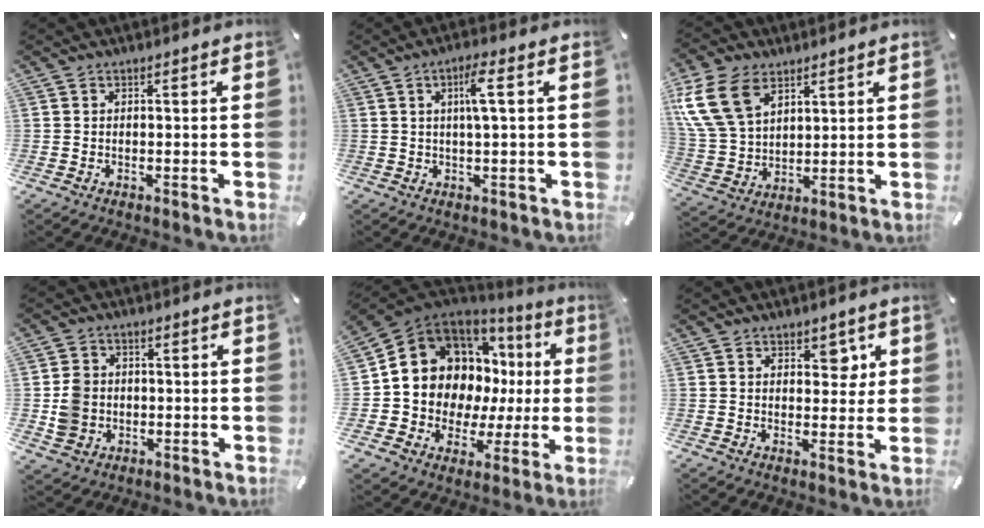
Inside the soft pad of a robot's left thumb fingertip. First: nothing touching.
{"total": 5.8, "force": [1.1, 0.5, 5.6], "torque": [-0.103, -0.003, 0.013]}
{"total": 13.8, "force": [6.5, 9.5, 7.6], "torque": [-0.205, -0.011, 0.122]}
{"total": 6.7, "force": [-0.5, 6.2, 2.3], "torque": [-0.054, 0.014, -0.004]}
{"total": 13.7, "force": [4.1, 11.7, 5.9], "torque": [-0.104, -0.049, 0.091]}
{"total": 4.6, "force": [2.2, 3.1, 2.5], "torque": [-0.010, -0.011, 0.027]}